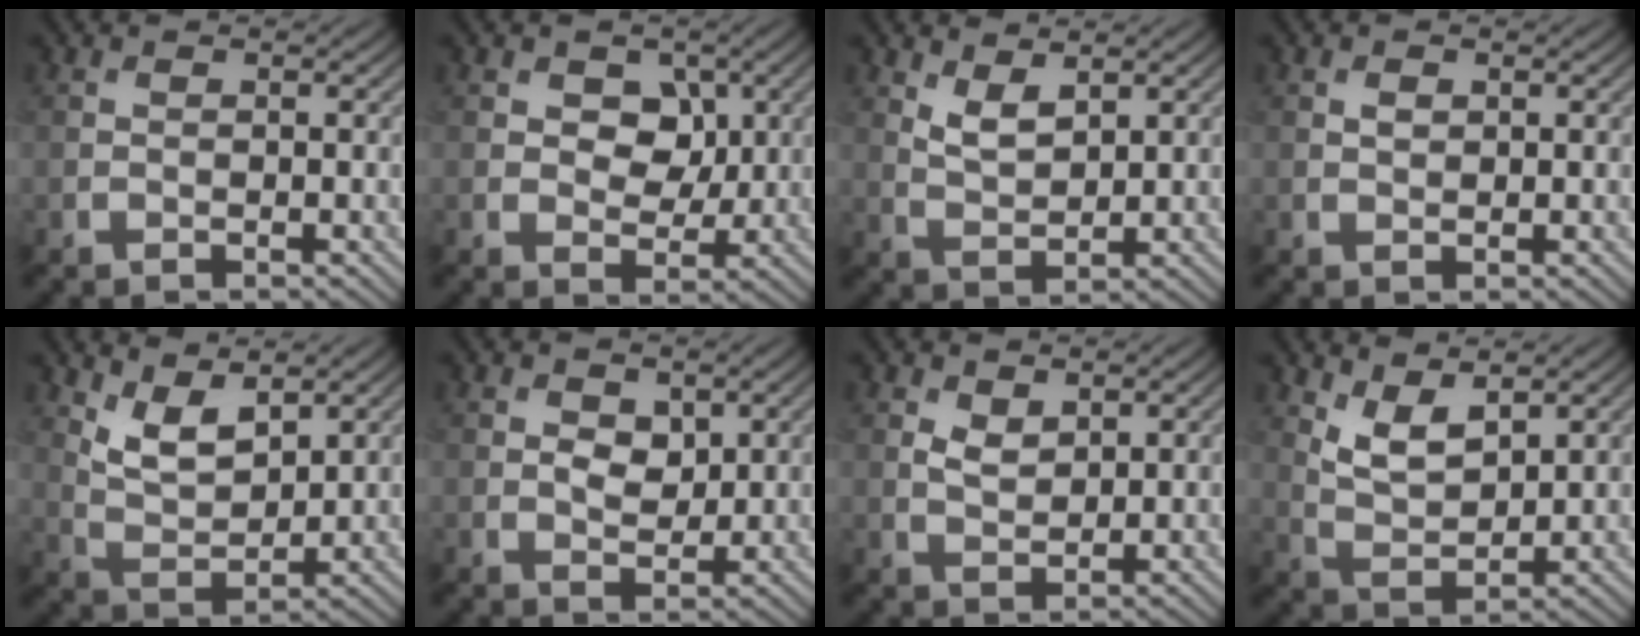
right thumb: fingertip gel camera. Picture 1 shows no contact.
{"total": 4.8, "force": [1.4, 3.4, 3.0], "torque": [-0.045, -0.007, 0.012]}
{"total": 3.2, "force": [2.0, 1.4, 2.1], "torque": [-0.049, -0.010, 0.046]}
{"total": 1.0, "force": [0.4, 0.6, 0.6], "torque": [-0.012, -0.001, 0.008]}
{"total": 5.7, "force": [3.6, 2.5, 3.7], "torque": [-0.083, -0.012, 0.073]}
{"total": 2.9, "force": [1.0, 1.9, 1.9], "torque": [-0.040, -0.006, 0.017]}
{"total": 2.5, "force": [1.2, 1.5, 1.6], "torque": [-0.038, -0.004, 0.027]}
{"total": 5.0, "force": [3.2, 2.2, 3.3], "torque": [-0.077, -0.011, 0.066]}